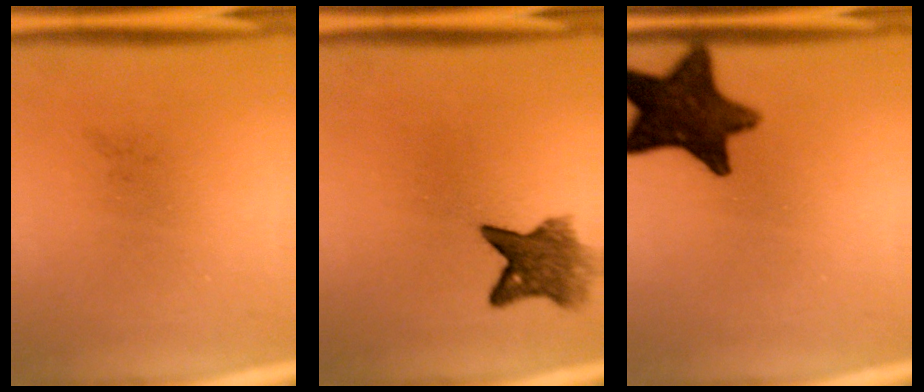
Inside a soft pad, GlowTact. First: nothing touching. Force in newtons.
{"total": 5.7}
{"total": 14.0}